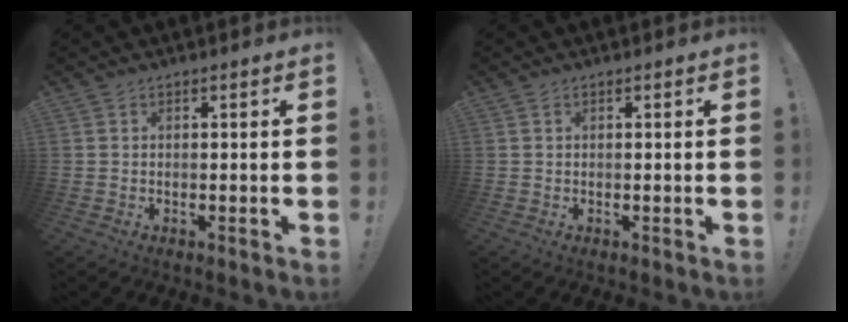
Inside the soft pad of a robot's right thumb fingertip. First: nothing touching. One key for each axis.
{"total": 0.0}